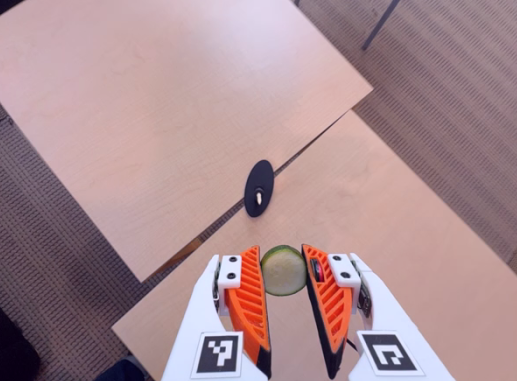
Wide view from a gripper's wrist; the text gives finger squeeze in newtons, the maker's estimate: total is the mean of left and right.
{"total": 11.7, "left": 12.1, "right": 11.3}